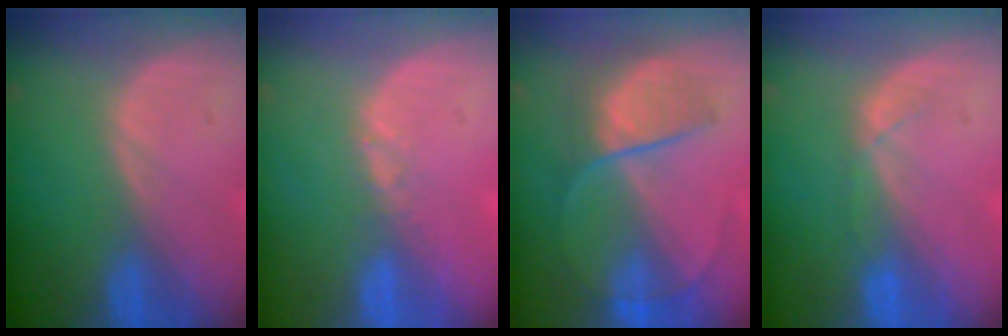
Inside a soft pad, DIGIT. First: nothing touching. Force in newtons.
{"total": 0.9, "press": 0.8, "slide": 0.5}
{"total": 6.7, "press": 6.5, "slide": 1.7}
{"total": 1.4, "press": 1.3, "slide": 0.3}